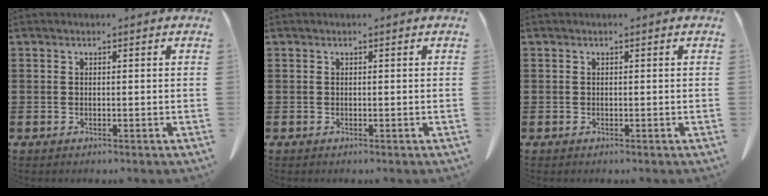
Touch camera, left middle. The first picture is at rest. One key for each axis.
{"total": 0.0}
{"total": 0.0}